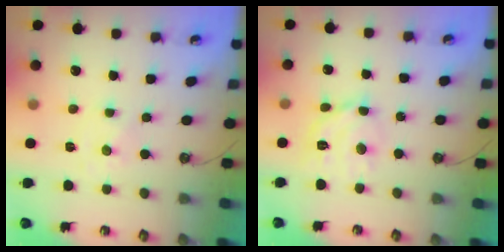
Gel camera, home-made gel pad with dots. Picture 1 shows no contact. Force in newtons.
{"total": 12.6, "press": 12.6, "slide": 1.1}